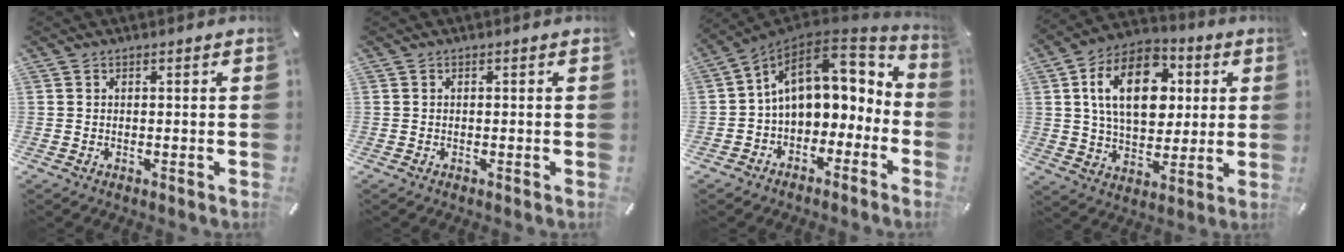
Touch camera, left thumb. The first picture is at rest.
{"total": 0.0}
{"total": 15.2, "force": [3.6, 10.3, 10.6], "torque": [-0.167, -0.016, 0.066]}
{"total": 18.0, "force": [4.4, 12.0, 12.7], "torque": [-0.238, 0.008, 0.074]}